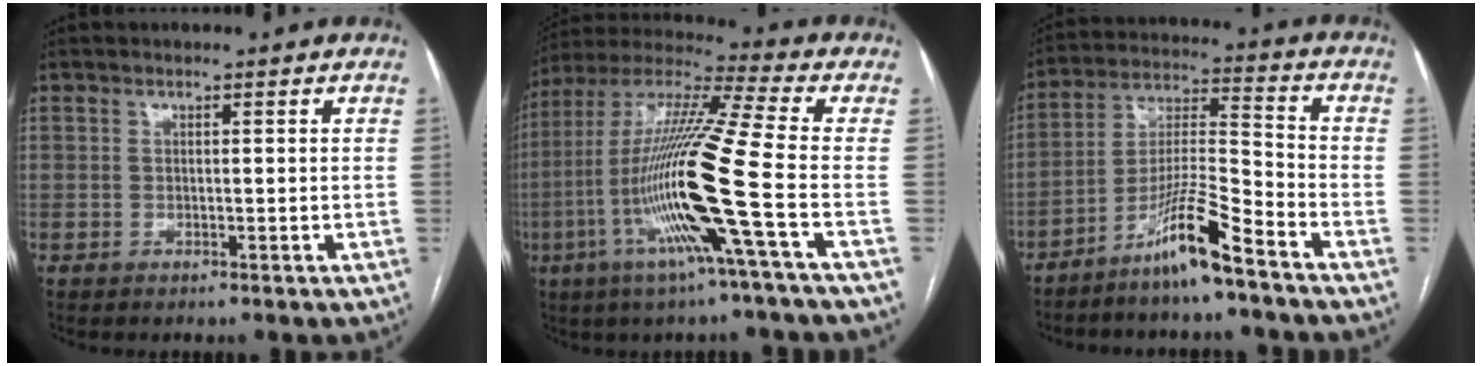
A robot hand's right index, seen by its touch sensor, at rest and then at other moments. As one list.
[{"total": 18.7, "force": [-5.4, -1.5, 17.8], "torque": [-0.357, -0.015, -0.117]}, {"total": 10.6, "force": [-7.6, -0.1, 7.5], "torque": [-0.148, -0.007, -0.144]}]